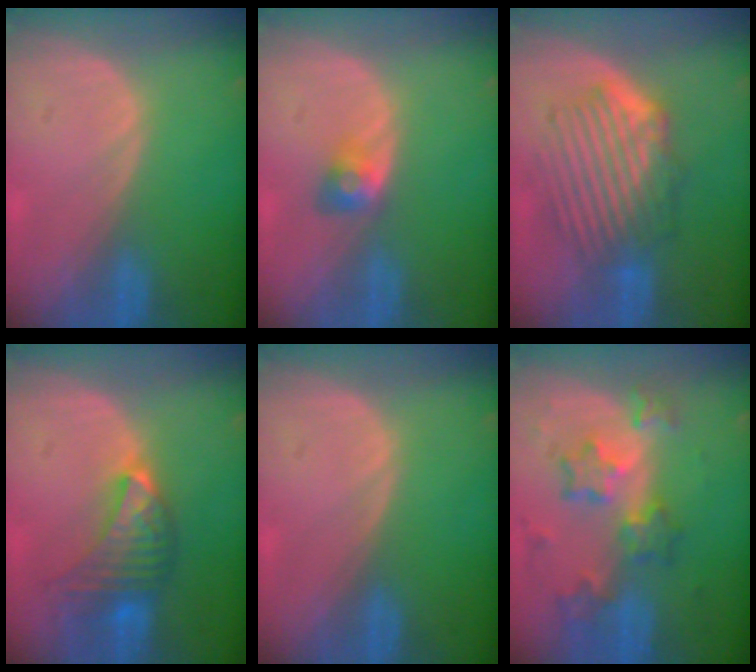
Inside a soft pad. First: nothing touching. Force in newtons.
{"total": 2.9, "press": 2.5, "slide": 1.6}
{"total": 9.4, "press": 8.4, "slide": 4.3}
{"total": 7.0, "press": 6.9, "slide": 1.1}
{"total": 0.0}
{"total": 8.5, "press": 7.4, "slide": 4.1}